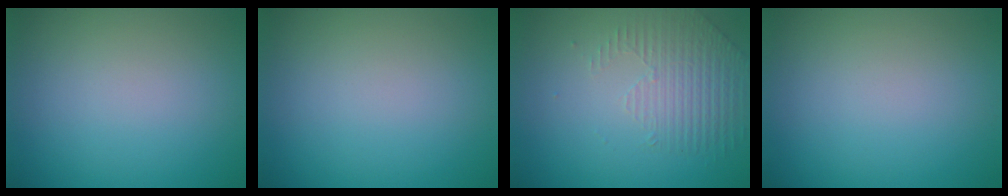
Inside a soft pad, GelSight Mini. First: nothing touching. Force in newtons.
{"total": 0.0}
{"total": 1.7, "press": 1.3, "slide": 1.1}
{"total": 0.0}